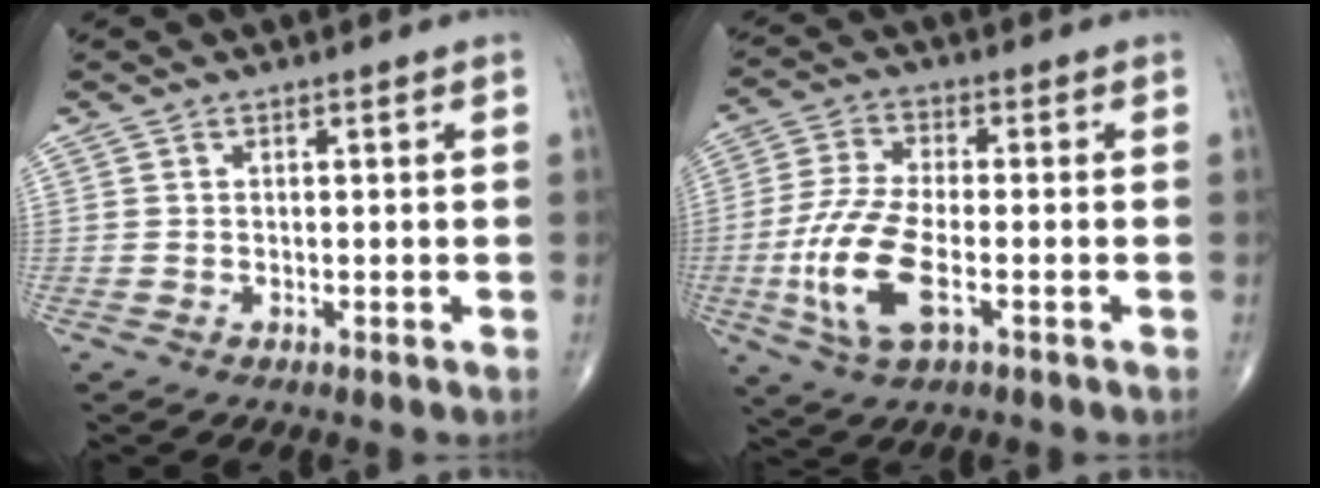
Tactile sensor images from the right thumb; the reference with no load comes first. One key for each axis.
{"total": 12.2, "fx": -3.3, "fy": 4.8, "fz": 10.7, "tx": -0.241, "ty": 0.006, "tz": -0.062}